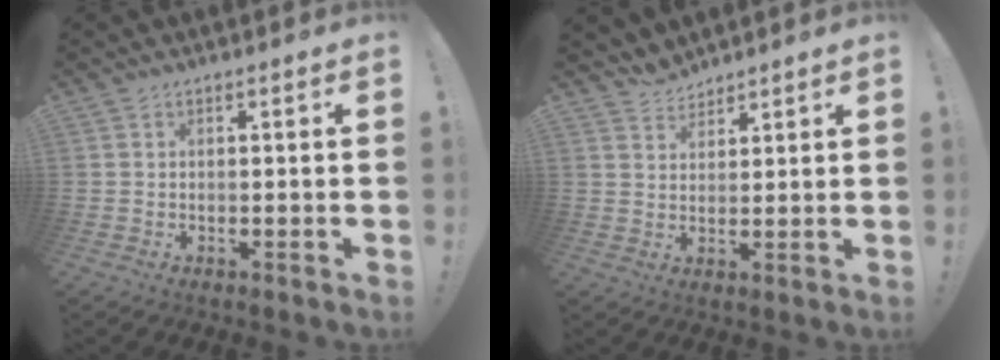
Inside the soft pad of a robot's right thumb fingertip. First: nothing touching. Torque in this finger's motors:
{"motor_torque": [-0.64, 0.06, -0.22, 0.25, -0.10]}